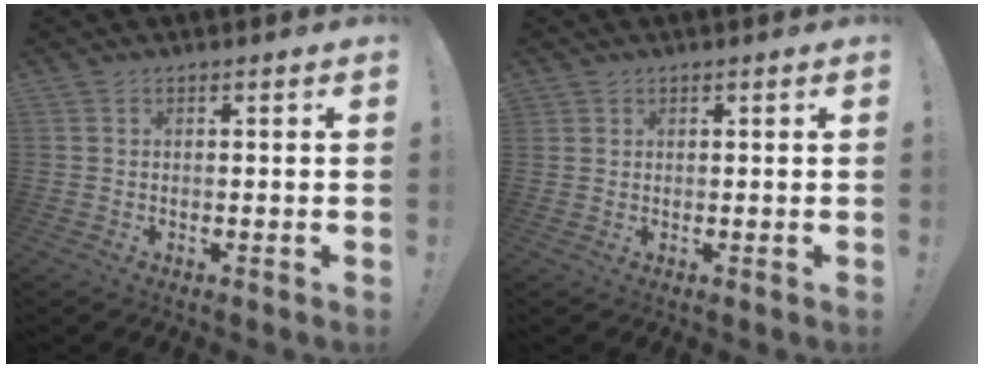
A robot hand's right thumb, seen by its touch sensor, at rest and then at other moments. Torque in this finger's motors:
{"motor_torque": [-0.01, 0.00, 0.12, 0.02, 0.09]}